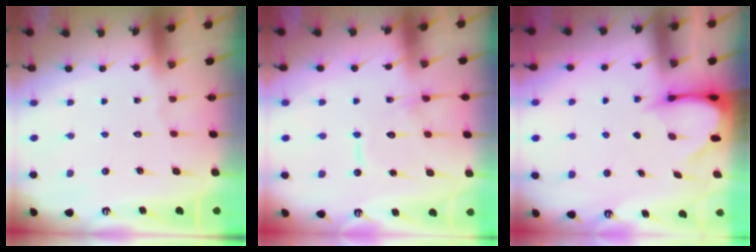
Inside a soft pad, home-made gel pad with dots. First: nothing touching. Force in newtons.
{"total": 11.4, "press": 11.4, "slide": 1.1}
{"total": 3.5, "press": 3.5, "slide": 0.3}